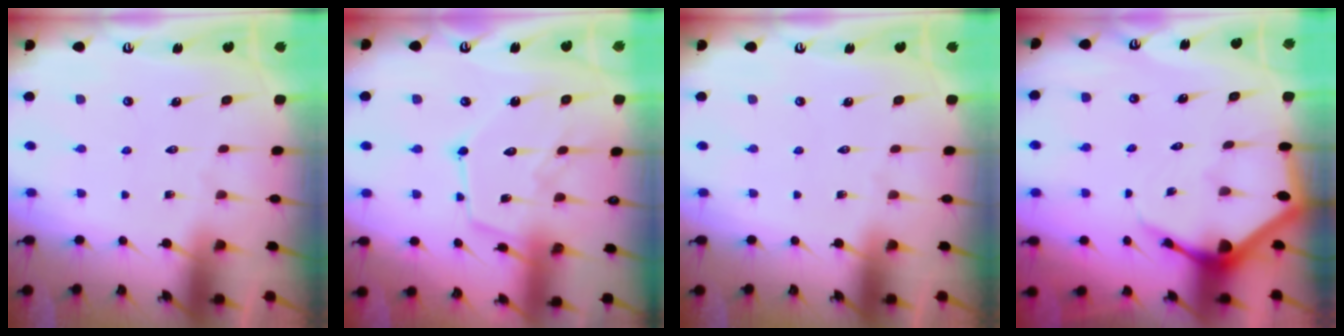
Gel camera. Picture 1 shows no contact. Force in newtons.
{"total": 13.4, "press": 13.4, "slide": 1.2}
{"total": 0.0}
{"total": 5.1, "press": 5.0, "slide": 0.7}